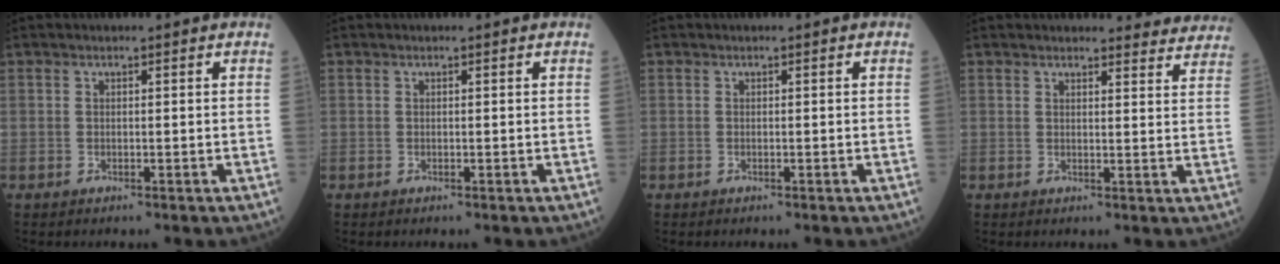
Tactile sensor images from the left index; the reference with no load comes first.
{"total": 0.0}
{"total": 0.0}
{"total": 10.6, "force": [10.4, 1.8, 1.2], "torque": [0.028, -0.020, 0.086]}